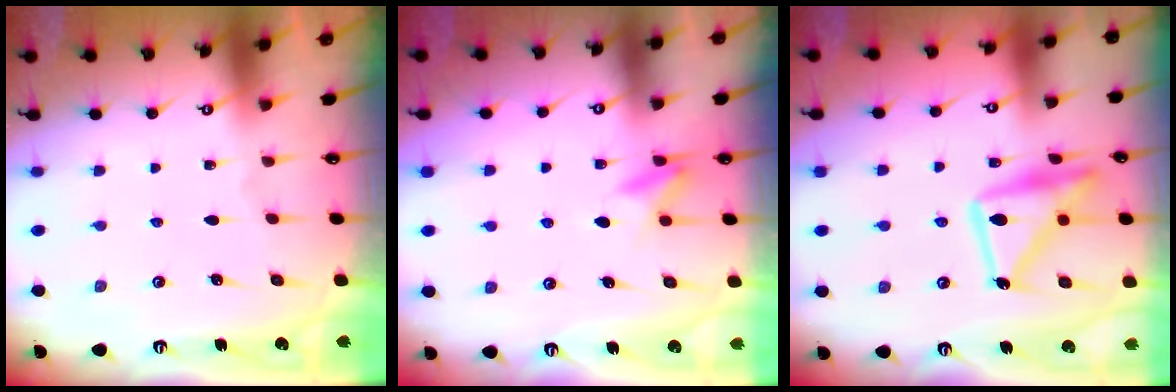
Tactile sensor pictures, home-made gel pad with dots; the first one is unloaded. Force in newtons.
{"total": 9.0, "press": 9.0, "slide": 1.1}
{"total": 17.7, "press": 17.6, "slide": 1.1}